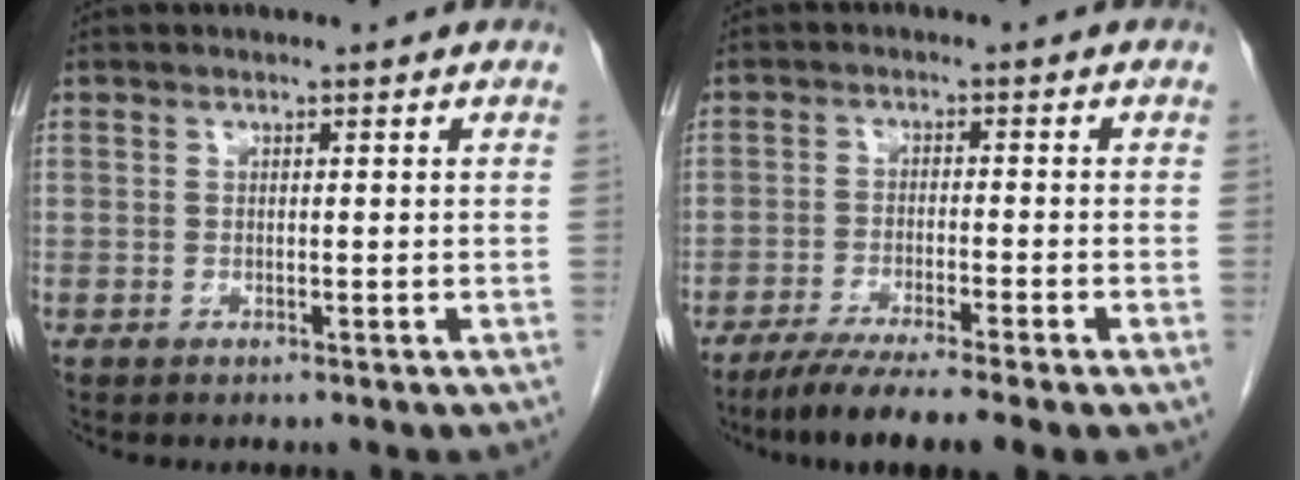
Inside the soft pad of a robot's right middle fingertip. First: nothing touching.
{"total": 8.1, "force": [-5.8, -0.3, 5.6], "torque": [-0.086, -0.019, -0.095]}